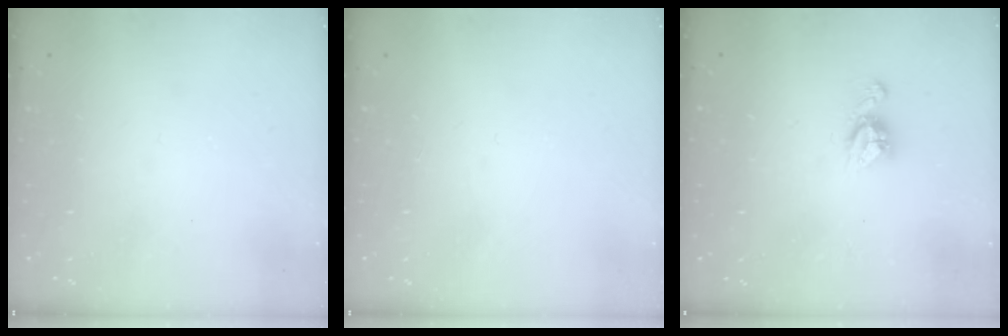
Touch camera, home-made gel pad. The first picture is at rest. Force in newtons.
{"total": 0.0}
{"total": 6.7, "press": 6.7, "slide": 0.4}